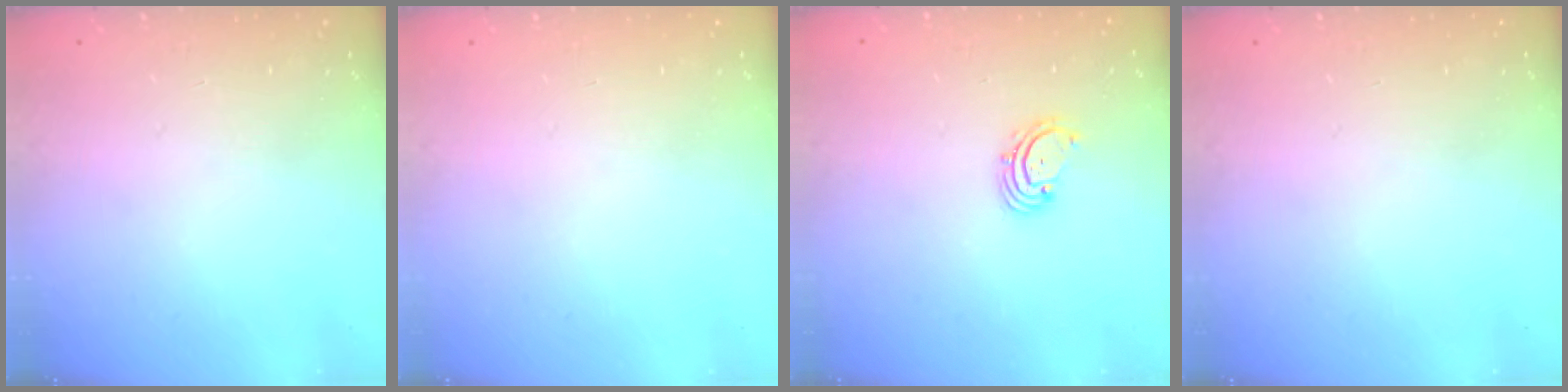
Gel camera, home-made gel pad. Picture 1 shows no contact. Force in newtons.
{"total": 0.0}
{"total": 2.2, "press": 2.1, "slide": 0.7}
{"total": 0.0}